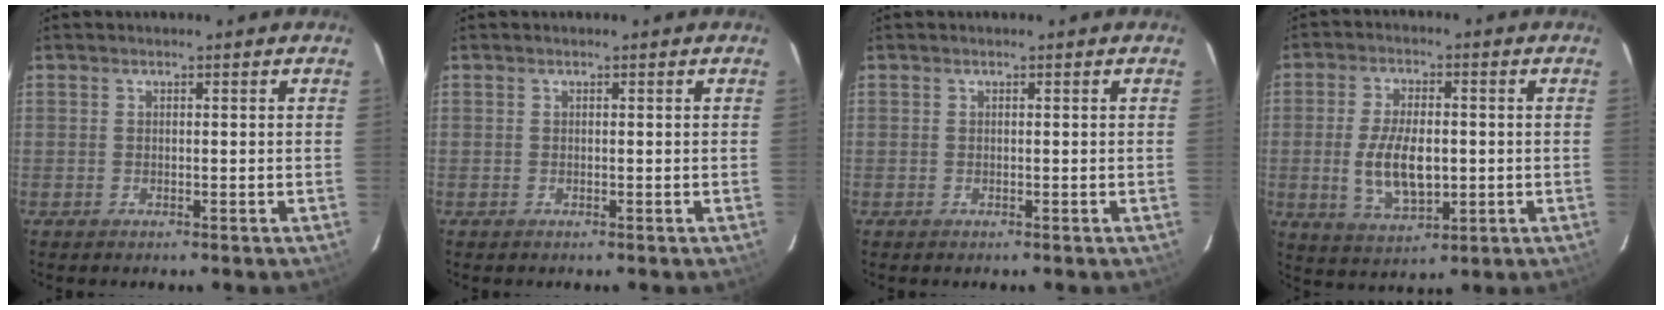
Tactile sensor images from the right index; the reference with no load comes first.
{"total": 0.0}
{"total": 0.0}
{"total": 10.3, "force": [-1.1, 5.1, 8.9], "torque": [-0.177, -0.008, -0.012]}